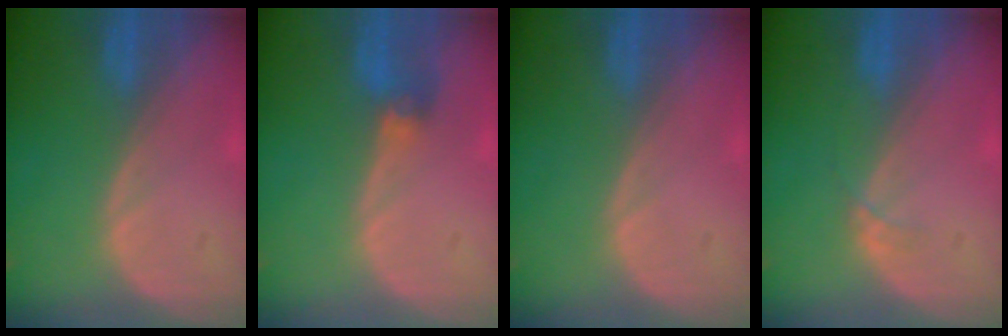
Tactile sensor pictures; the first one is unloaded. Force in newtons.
{"total": 2.8, "press": 2.6, "slide": 1.1}
{"total": 0.0}
{"total": 0.9, "press": 0.9, "slide": 0.1}